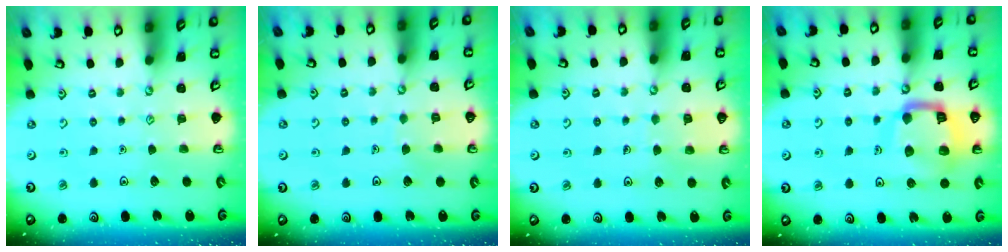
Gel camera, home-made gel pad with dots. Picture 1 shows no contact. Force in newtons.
{"total": 3.3, "press": 3.3, "slide": 0.3}
{"total": 6.1, "press": 6.1, "slide": 0.4}
{"total": 15.5, "press": 15.4, "slide": 1.7}